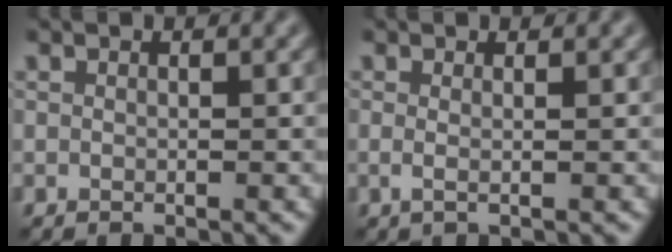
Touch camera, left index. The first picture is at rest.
{"total": 1.0, "force": [0.1, 0.1, 1.0], "torque": [-0.019, -0.004, -0.003]}